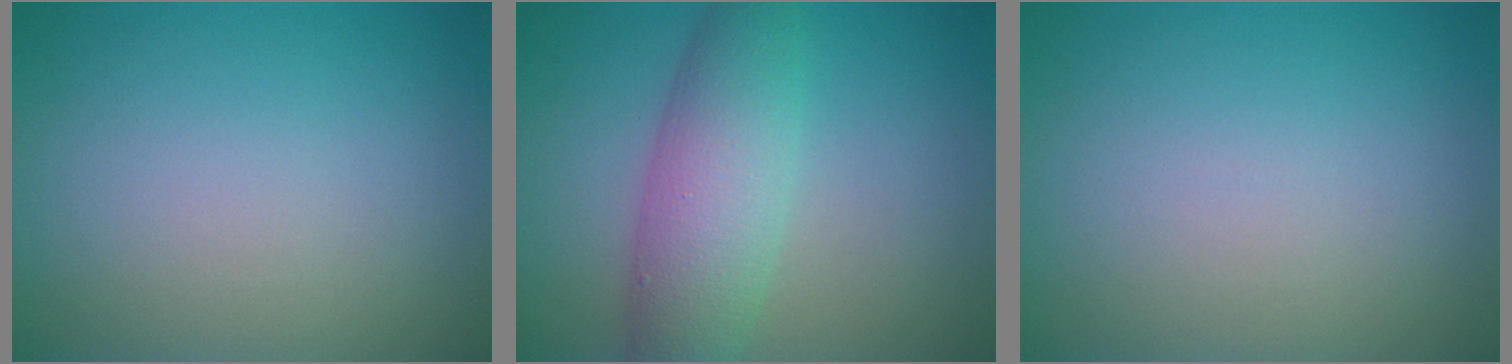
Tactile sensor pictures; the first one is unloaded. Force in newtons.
{"total": 6.1, "press": 6.1, "slide": 0.1}
{"total": 0.0}